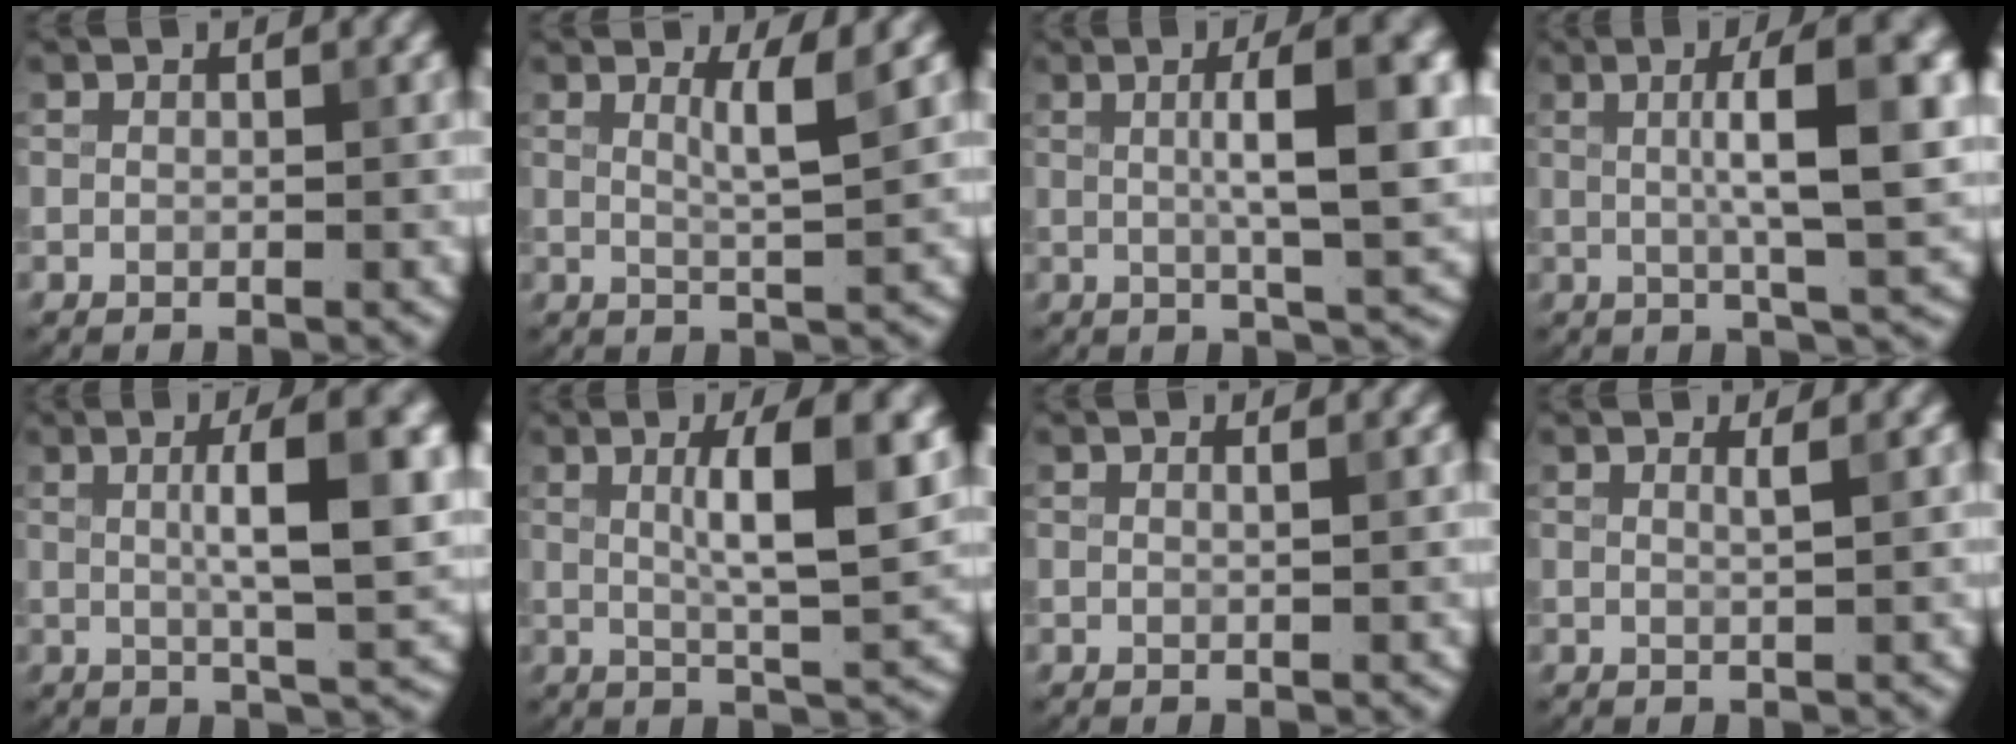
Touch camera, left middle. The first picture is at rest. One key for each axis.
{"total": 2.7, "fx": 1.1, "fy": 0.4, "fz": 2.5, "tx": -0.036, "ty": -0.002, "tz": 0.017}
{"total": 8.4, "fx": 1.3, "fy": 2.0, "fz": 8.1, "tx": -0.101, "ty": 0.011, "tz": 0.016}
{"total": 9.3, "fx": 1.5, "fy": 2.1, "fz": 8.9, "tx": -0.112, "ty": 0.011, "tz": 0.020}
{"total": 8.2, "fx": 1.3, "fy": 1.9, "fz": 7.8, "tx": -0.101, "ty": 0.011, "tz": 0.017}
{"total": 7.0, "fx": 1.6, "fy": 1.5, "fz": 6.6, "tx": -0.094, "ty": 0.004, "tz": 0.026}
{"total": 0.8, "fx": 0.4, "fy": 0.3, "fz": 0.6, "tx": -0.001, "ty": -0.001, "tz": -0.002}
{"total": 1.0, "fx": 0.5, "fy": 0.3, "fz": 0.9, "tx": -0.005, "ty": 0.000, "tz": 0.004}